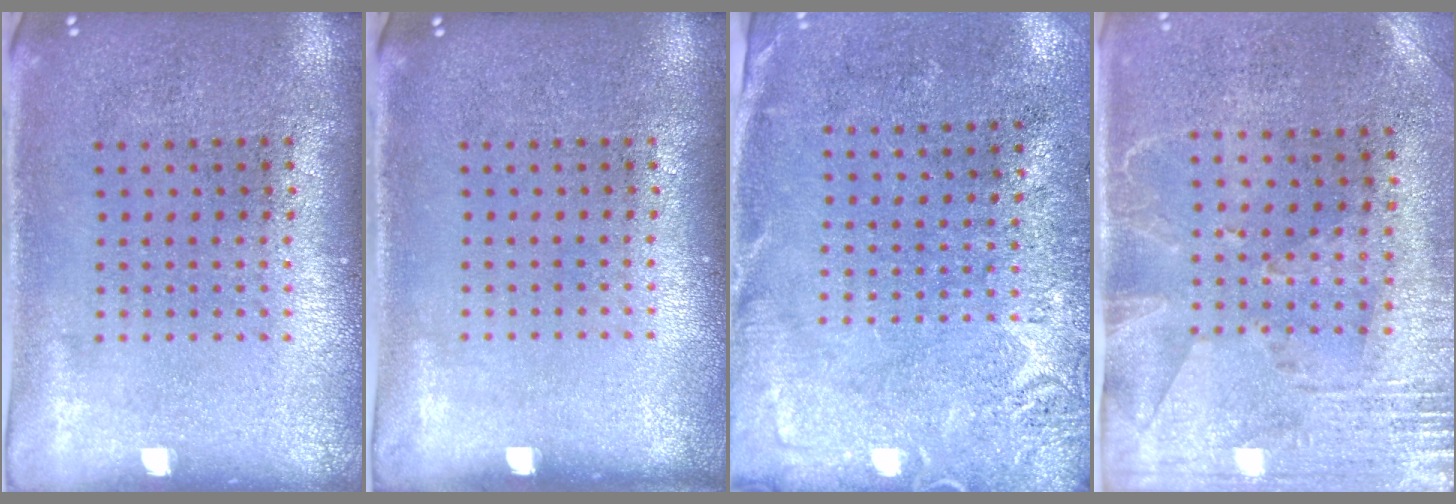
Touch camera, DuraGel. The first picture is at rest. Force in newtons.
{"total": 0.0}
{"total": 2.8, "press": 2.3, "slide": 1.5}
{"total": 2.7, "press": 2.3, "slide": 1.5}